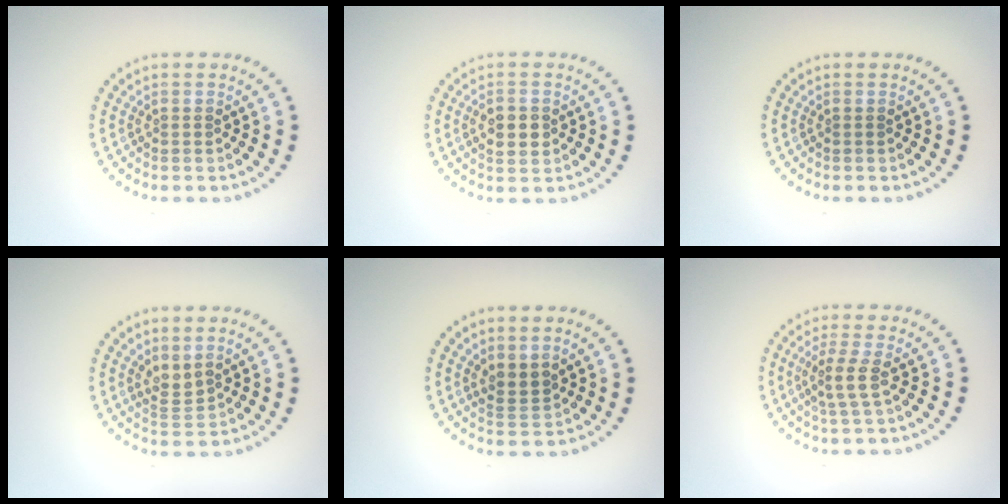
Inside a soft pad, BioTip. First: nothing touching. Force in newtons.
{"total": 2.6, "press": 2.6, "slide": 0.1}
{"total": 0.0}
{"total": 1.7, "press": 1.3, "slide": 1.1}
{"total": 2.0, "press": 1.5, "slide": 1.2}
{"total": 2.2, "press": 1.7, "slide": 1.4}